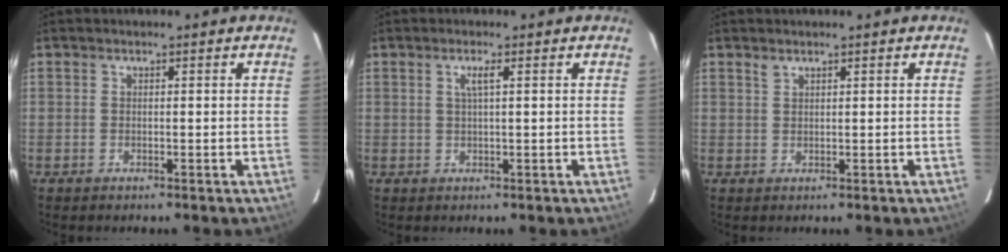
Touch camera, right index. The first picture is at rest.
{"total": 1.7, "force": [0.5, -0.2, 1.6], "torque": [-0.031, 0.001, 0.010]}
{"total": 0.9, "force": [0.8, 0.4, 0.4], "torque": [-0.007, 0.002, 0.015]}